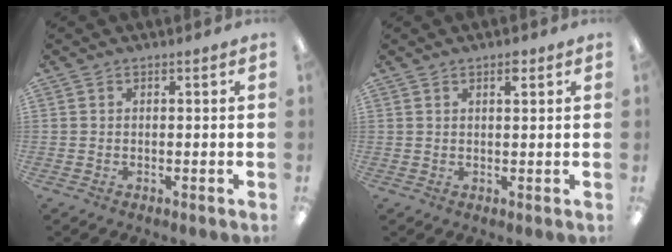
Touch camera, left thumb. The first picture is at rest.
{"total": 2.3, "force": [1.6, 0.7, 1.4], "torque": [-0.023, -0.002, 0.026]}